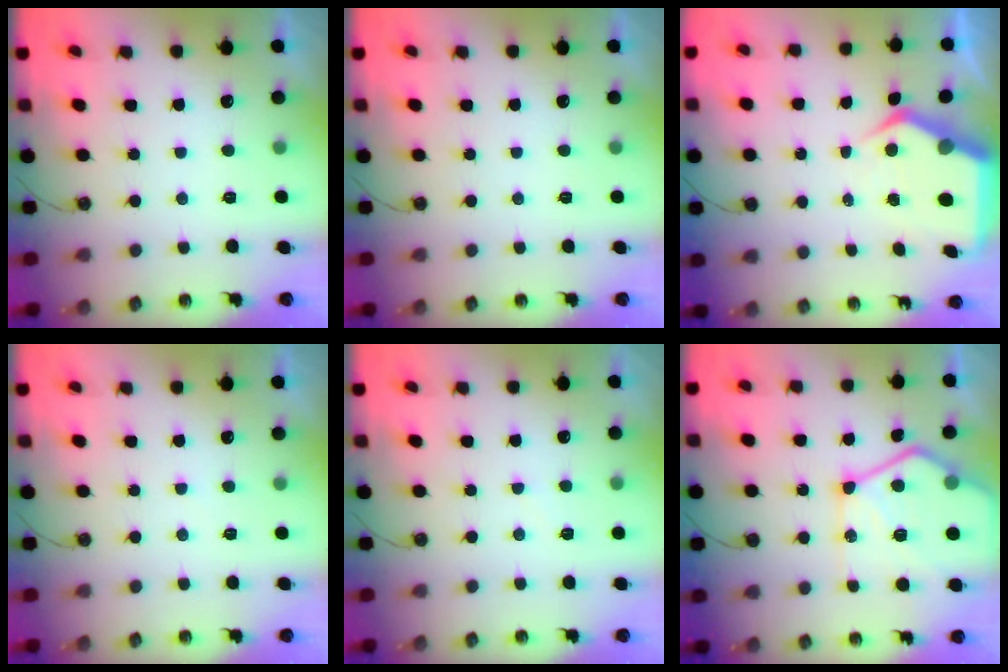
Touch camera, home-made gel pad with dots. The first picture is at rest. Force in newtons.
{"total": 0.0}
{"total": 8.6, "press": 8.5, "slide": 1.3}
{"total": 3.8, "press": 3.7, "slide": 0.5}
{"total": 2.5, "press": 2.5, "slide": 0.3}
{"total": 19.8, "press": 19.6, "slide": 2.4}